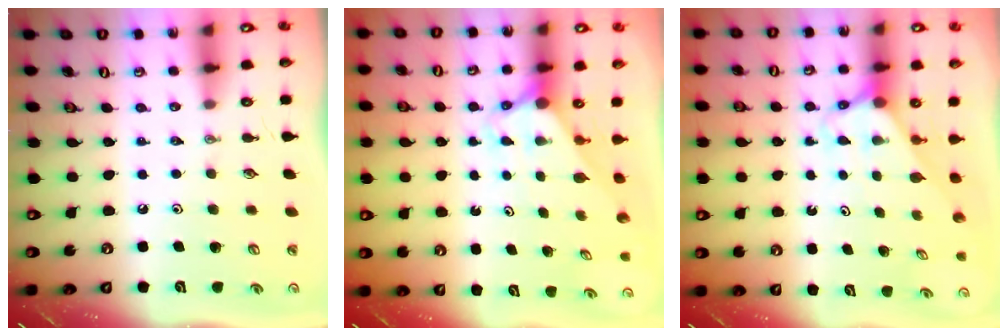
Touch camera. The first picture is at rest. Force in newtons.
{"total": 2.8, "press": 2.8, "slide": 0.0}
{"total": 2.7, "press": 2.7, "slide": 0.2}